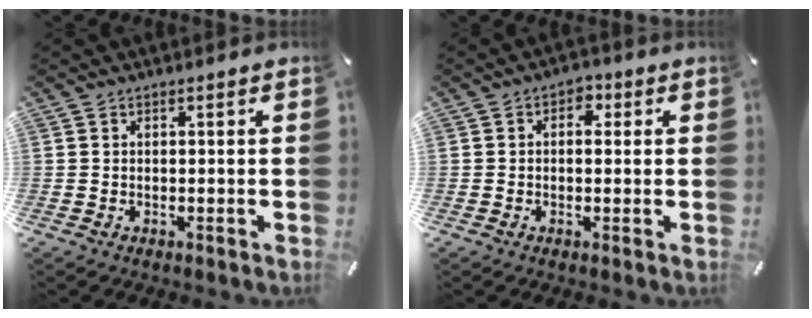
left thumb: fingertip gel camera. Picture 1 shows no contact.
{"total": 3.3, "force": [0.2, 2.4, 2.2], "torque": [-0.021, 0.002, -0.005]}